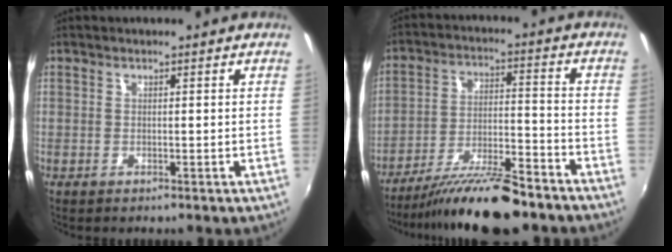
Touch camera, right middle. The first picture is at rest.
{"total": 15.7, "force": [-13.1, 2.6, 8.3], "torque": [-0.163, -0.021, -0.215]}